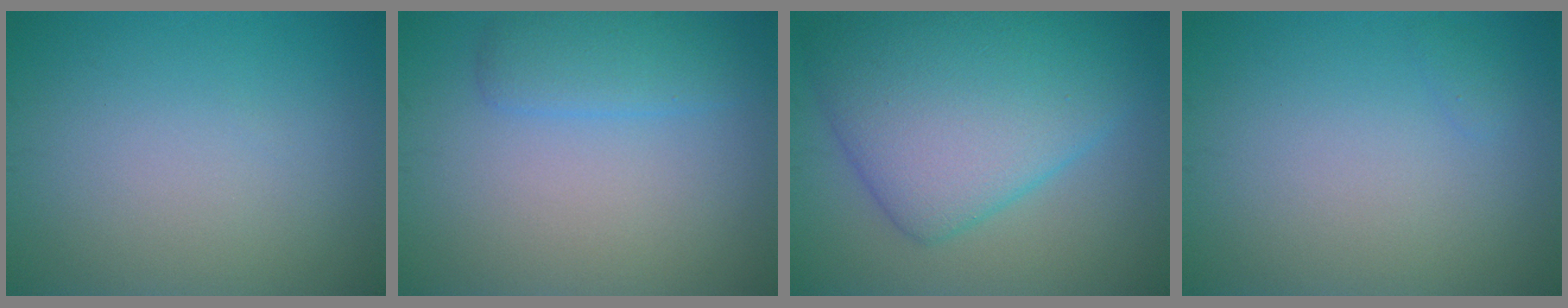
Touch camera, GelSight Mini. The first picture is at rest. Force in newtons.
{"total": 2.7, "press": 2.7, "slide": 0.1}
{"total": 9.7, "press": 9.7, "slide": 0.2}
{"total": 0.5, "press": 0.5, "slide": 0.0}